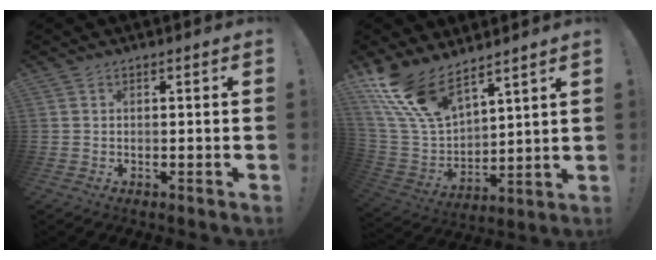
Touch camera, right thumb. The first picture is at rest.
{"total": 15.4, "force": [11.9, 6.6, 7.2], "torque": [-0.155, -0.084, 0.227]}